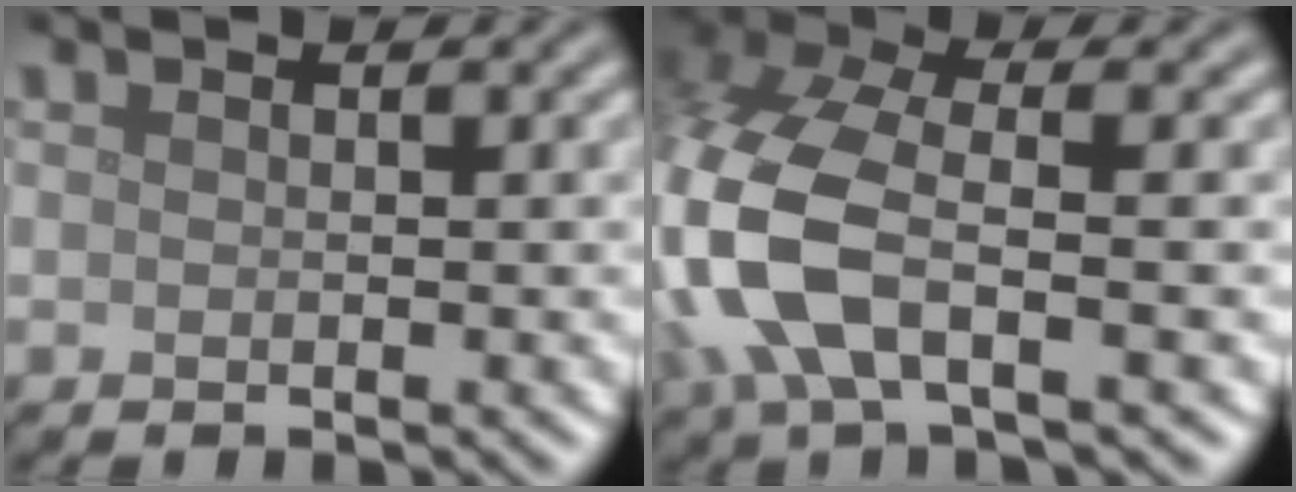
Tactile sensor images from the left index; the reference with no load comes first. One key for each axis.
{"total": 8.9, "fx": -1.9, "fy": 4.5, "fz": 7.5, "tx": -0.187, "ty": 0.002, "tz": -0.053}